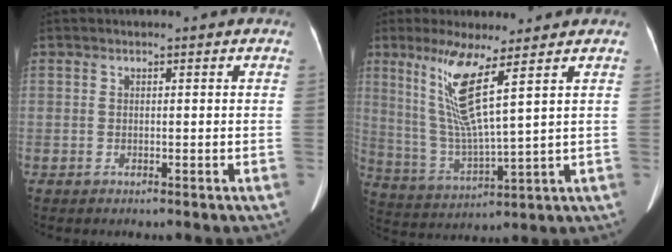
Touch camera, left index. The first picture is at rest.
{"total": 10.2, "force": [4.9, -0.4, 9.0], "torque": [-0.189, -0.014, 0.098]}